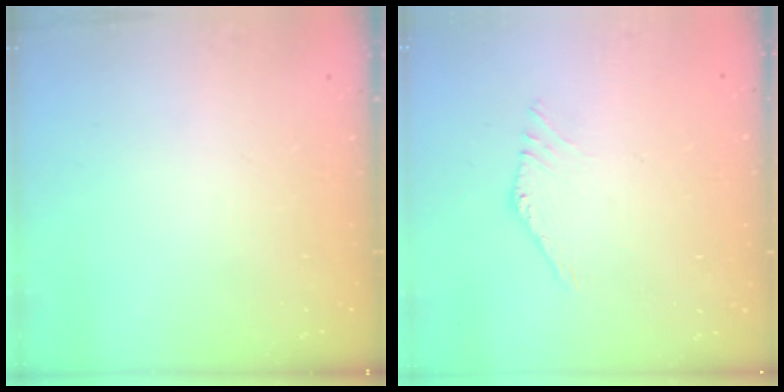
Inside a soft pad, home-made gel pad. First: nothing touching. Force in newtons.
{"total": 2.4, "press": 2.4, "slide": 0.1}